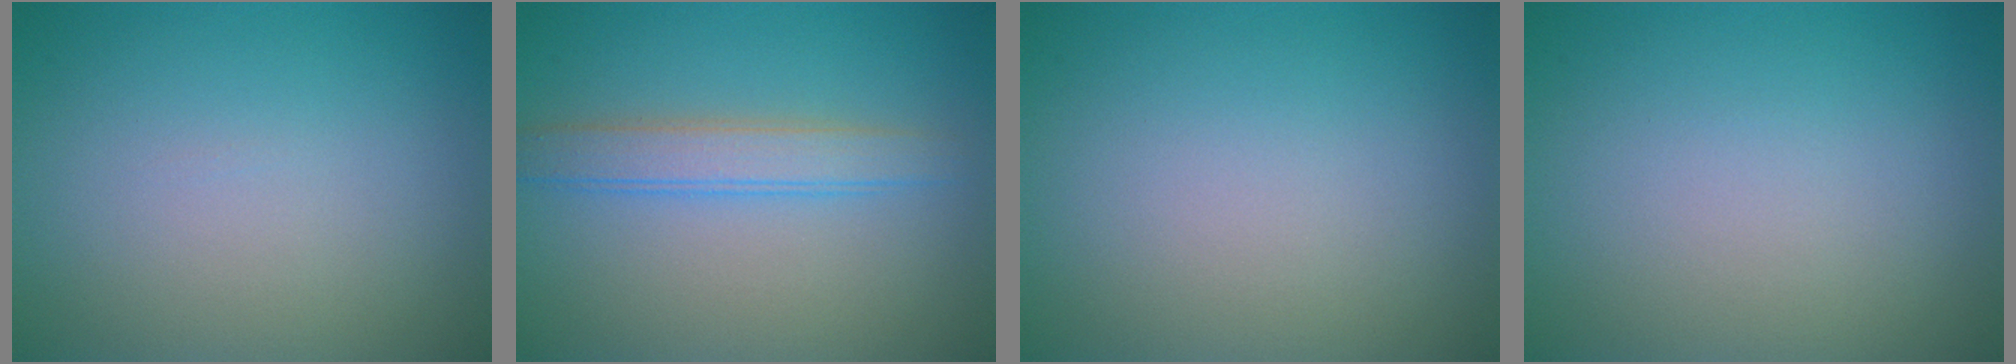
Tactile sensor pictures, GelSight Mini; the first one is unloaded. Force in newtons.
{"total": 2.9, "press": 2.9, "slide": 0.0}
{"total": 0.0}
{"total": 0.0}